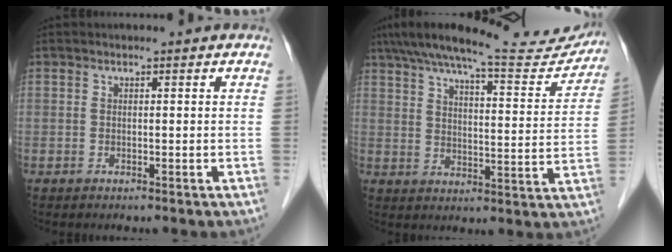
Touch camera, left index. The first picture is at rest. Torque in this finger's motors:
{"motor_torque": [0.89, -1.24, 0.51, 0.10]}